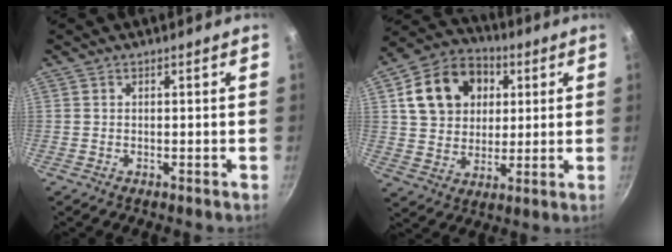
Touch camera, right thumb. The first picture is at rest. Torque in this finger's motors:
{"motor_torque": [0.42, 3.16, 0.95, 0.00, 0.10]}